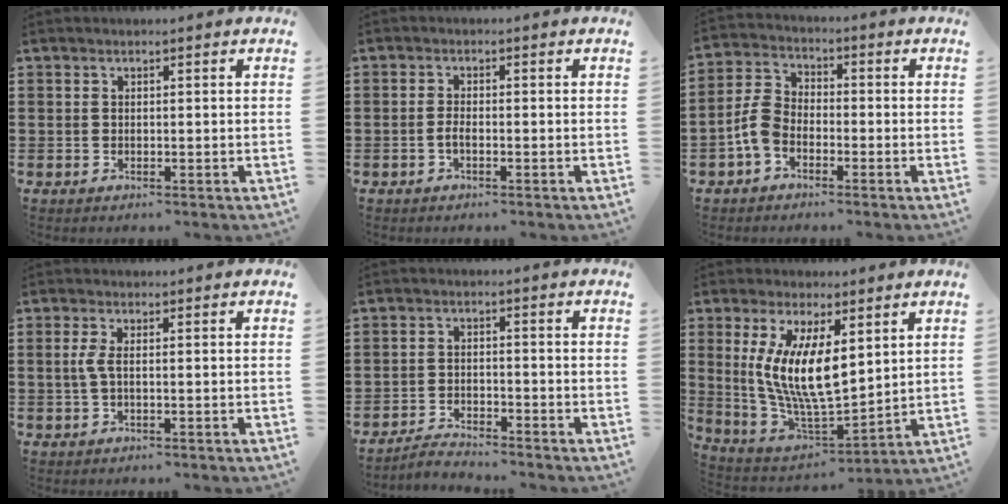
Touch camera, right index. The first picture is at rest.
{"total": 1.6, "force": [-0.7, 0.5, 1.4], "torque": [-0.033, -0.003, -0.016]}
{"total": 5.4, "force": [-2.4, 3.3, 3.5], "torque": [-0.099, 0.001, -0.054]}
{"total": 2.5, "force": [-0.2, 0.5, 2.5], "torque": [-0.063, -0.008, -0.009]}
{"total": 2.7, "force": [-2.7, 0.1, 0.2], "torque": [-0.010, 0.004, -0.058]}
{"total": 10.5, "force": [2.5, 3.5, 9.6], "torque": [-0.207, -0.017, 0.045]}